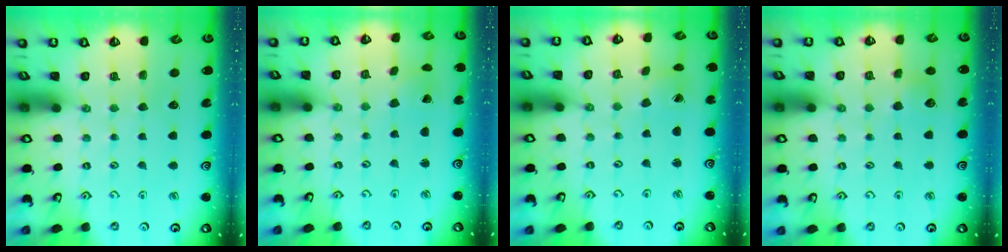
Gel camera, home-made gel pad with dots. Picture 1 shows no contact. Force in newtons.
{"total": 0.7, "press": 0.7, "slide": 0.1}
{"total": 0.8, "press": 0.8, "slide": 0.0}
{"total": 5.9, "press": 5.9, "slide": 0.8}